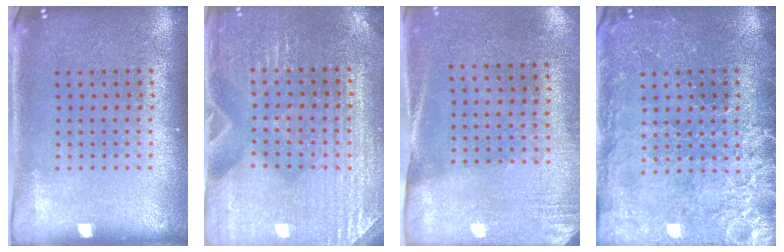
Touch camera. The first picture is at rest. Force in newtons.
{"total": 3.3, "press": 3.3, "slide": 0.5}
{"total": 2.6, "press": 2.3, "slide": 1.3}
{"total": 3.2, "press": 3.1, "slide": 0.7}